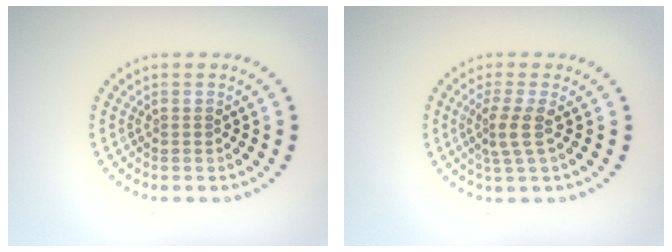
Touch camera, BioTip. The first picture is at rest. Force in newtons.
{"total": 2.4, "press": 1.7, "slide": 1.7}